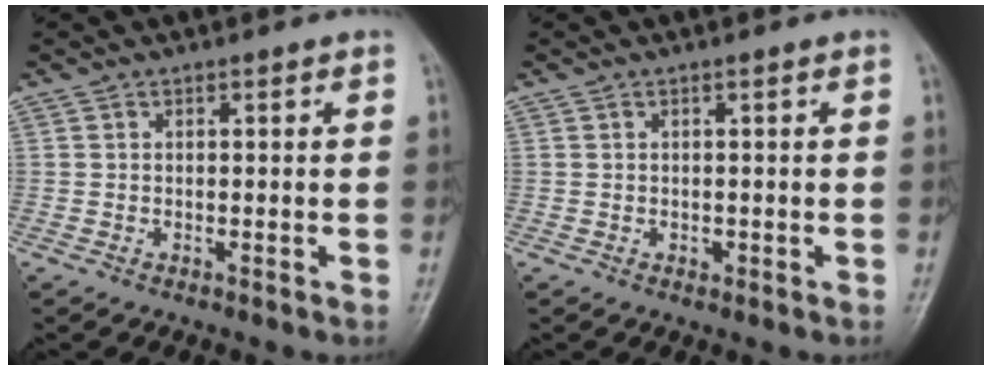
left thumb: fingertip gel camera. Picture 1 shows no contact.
{"total": 0.7, "force": [0.0, 0.5, 0.5], "torque": [-0.002, 0.001, 0.000]}